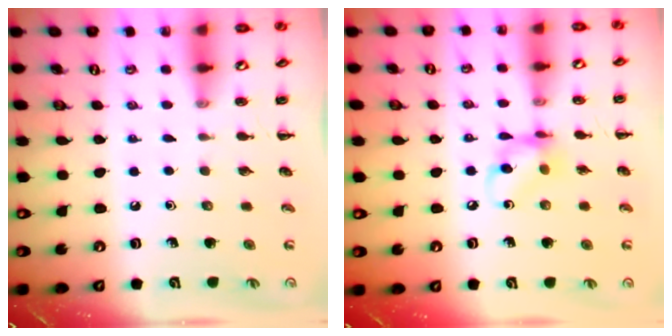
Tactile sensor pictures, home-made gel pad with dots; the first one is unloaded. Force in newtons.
{"total": 8.4, "press": 8.4, "slide": 0.6}